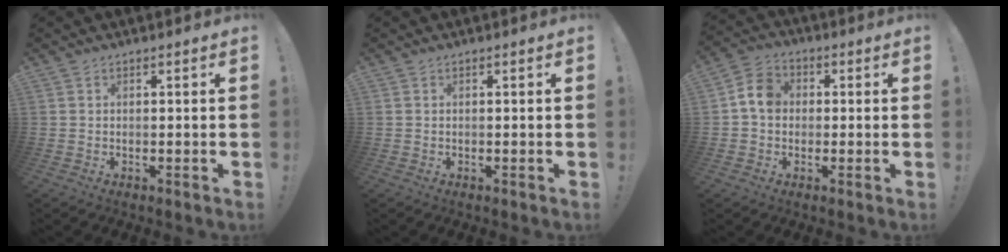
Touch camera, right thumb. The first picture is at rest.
{"total": 0.0}
{"total": 7.6, "force": [0.4, 6.1, 4.6], "torque": [-0.079, 0.024, 0.016]}